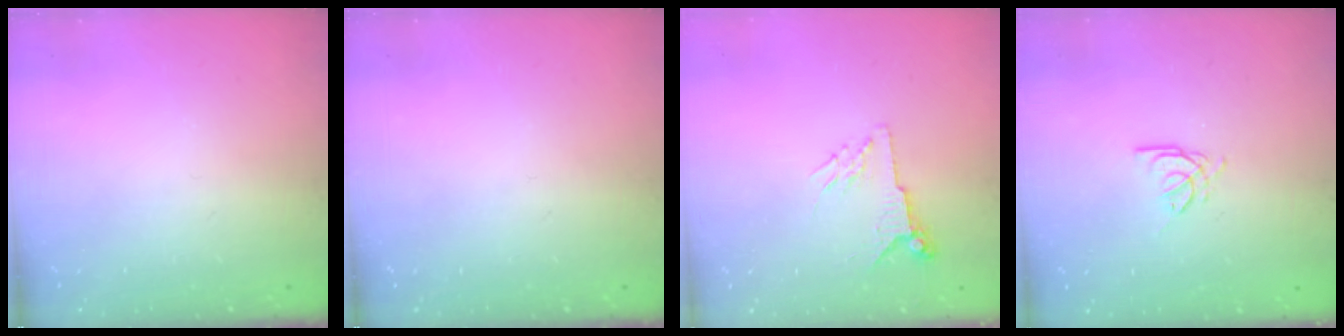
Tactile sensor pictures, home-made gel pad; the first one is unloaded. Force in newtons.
{"total": 0.0}
{"total": 5.1, "press": 5.1, "slide": 0.8}
{"total": 0.9, "press": 0.8, "slide": 0.2}